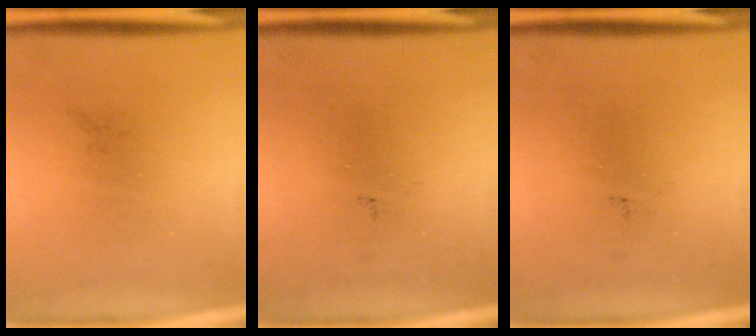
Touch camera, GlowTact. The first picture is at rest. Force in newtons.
{"total": 0.0}
{"total": 0.0}